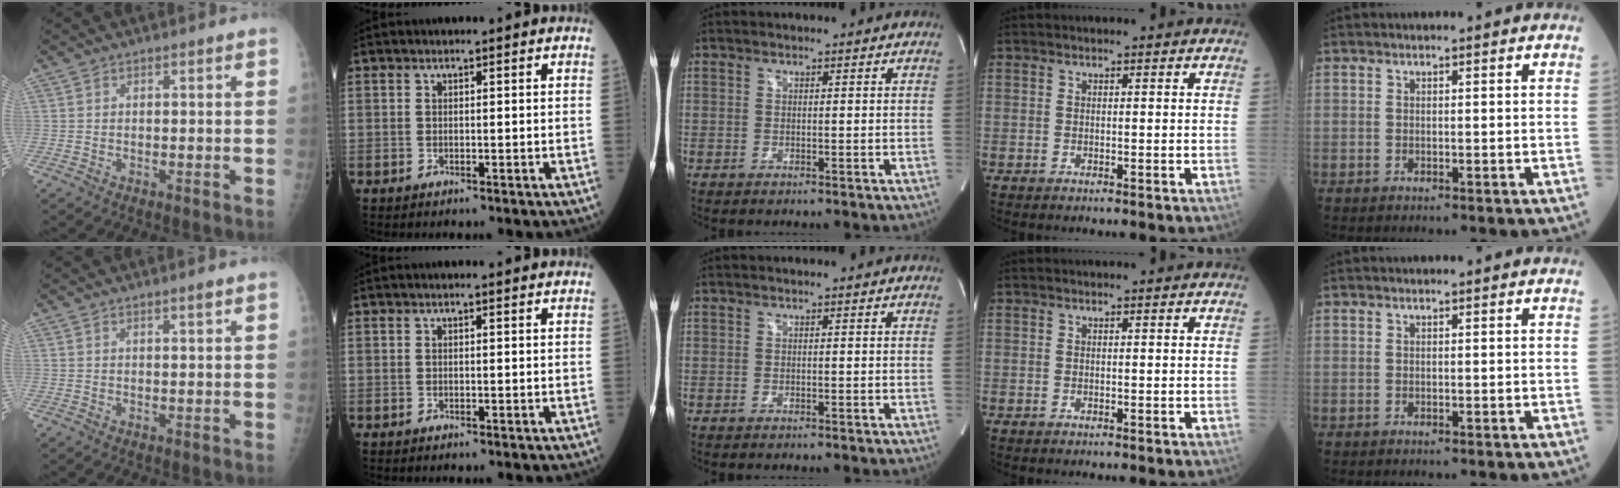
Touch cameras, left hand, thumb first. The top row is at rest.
{"thumb": {"total": 1.1, "force": [0.8, 0.0, 0.8], "torque": [-0.012, -0.006, 0.013]}, "index": {"total": 0.8, "force": [0.7, 0.0, 0.3], "torque": [-0.011, 0.002, 0.010]}}